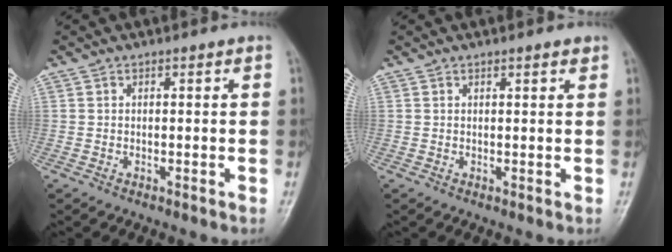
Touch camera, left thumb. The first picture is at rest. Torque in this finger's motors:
{"motor_torque": [-0.15, -0.08, -0.15, -0.04, 0.04]}